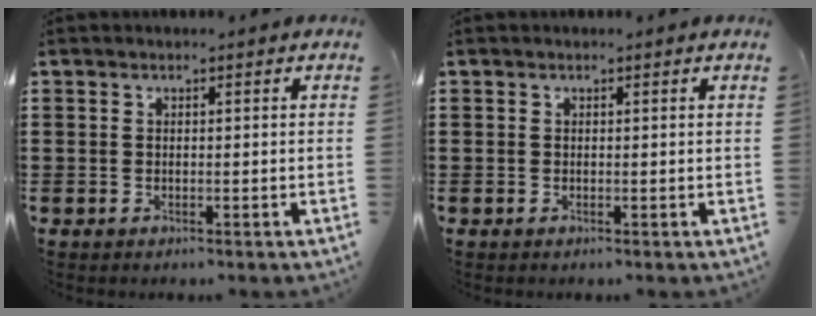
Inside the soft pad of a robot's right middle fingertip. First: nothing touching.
{"total": 0.0}